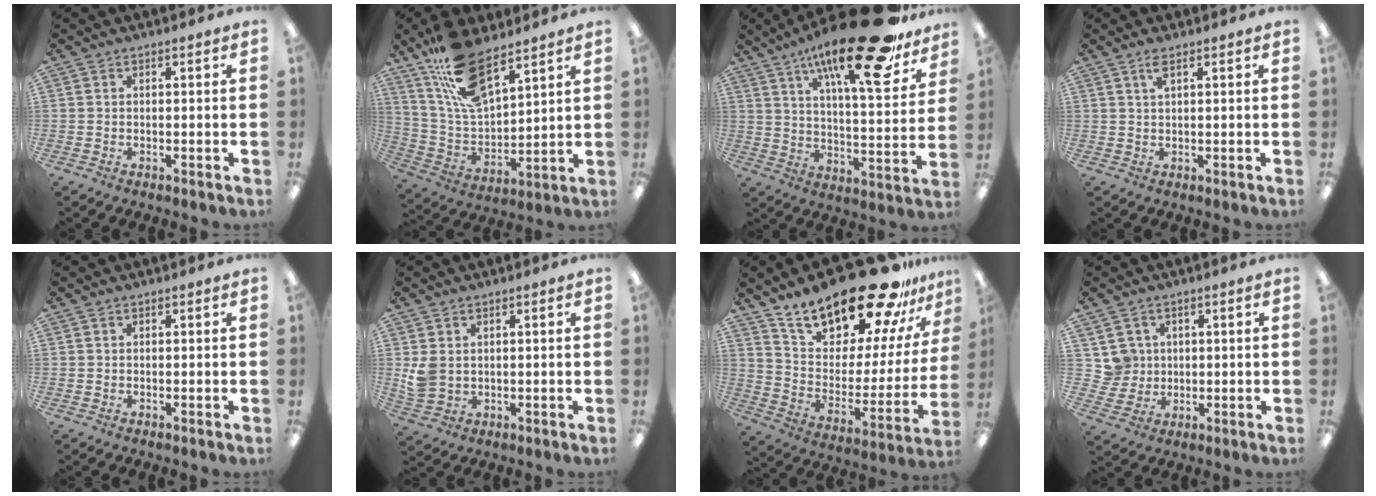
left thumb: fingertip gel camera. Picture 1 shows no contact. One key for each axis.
{"total": 16.7, "fx": 11.7, "fy": 6.8, "fz": 9.9, "tx": -0.199, "ty": -0.053, "tz": 0.212}
{"total": 24.3, "fx": 16.9, "fy": 5.8, "fz": 16.4, "tx": -0.257, "ty": -0.103, "tz": 0.268}
{"total": 2.4, "fx": 1.3, "fy": 0.5, "fz": 1.9, "tx": -0.042, "ty": 0.002, "tz": 0.022}
{"total": 0.0}
{"total": 4.6, "fx": 1.3, "fy": 3.5, "fz": 2.8, "tx": -0.053, "ty": -0.002, "tz": 0.027}
{"total": 24.8, "fx": 20.5, "fy": 8.4, "fz": 11.2, "tx": -0.172, "ty": -0.148, "tz": 0.352}
{"total": 5.5, "fx": 2.0, "fy": 5.1, "fz": -0.1, "tx": -0.007, "ty": -0.002, "tz": 0.041}